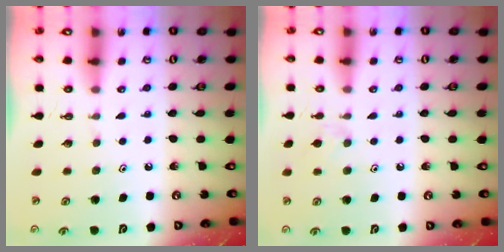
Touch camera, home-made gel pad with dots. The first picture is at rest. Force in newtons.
{"total": 3.9, "press": 3.9, "slide": 0.7}